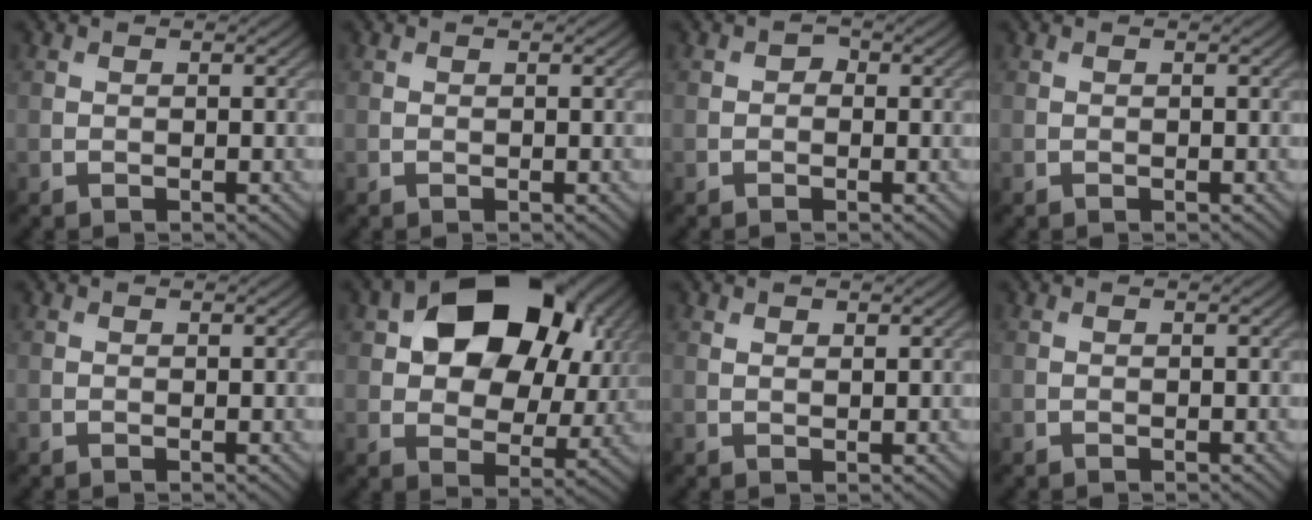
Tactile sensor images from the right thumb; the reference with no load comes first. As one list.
[{"total": 0.0}, {"total": 0.9, "force": [-0.2, 0.8, 0.5], "torque": [-0.005, 0.000, -0.010]}, {"total": 0.0}, {"total": 0.0}, {"total": 16.6, "force": [6.0, 11.1, 10.9], "torque": [-0.167, 0.008, 0.097]}, {"total": 1.0, "force": [0.8, 0.3, 0.5], "torque": [-0.014, -0.002, 0.015]}, {"total": 0.0}]